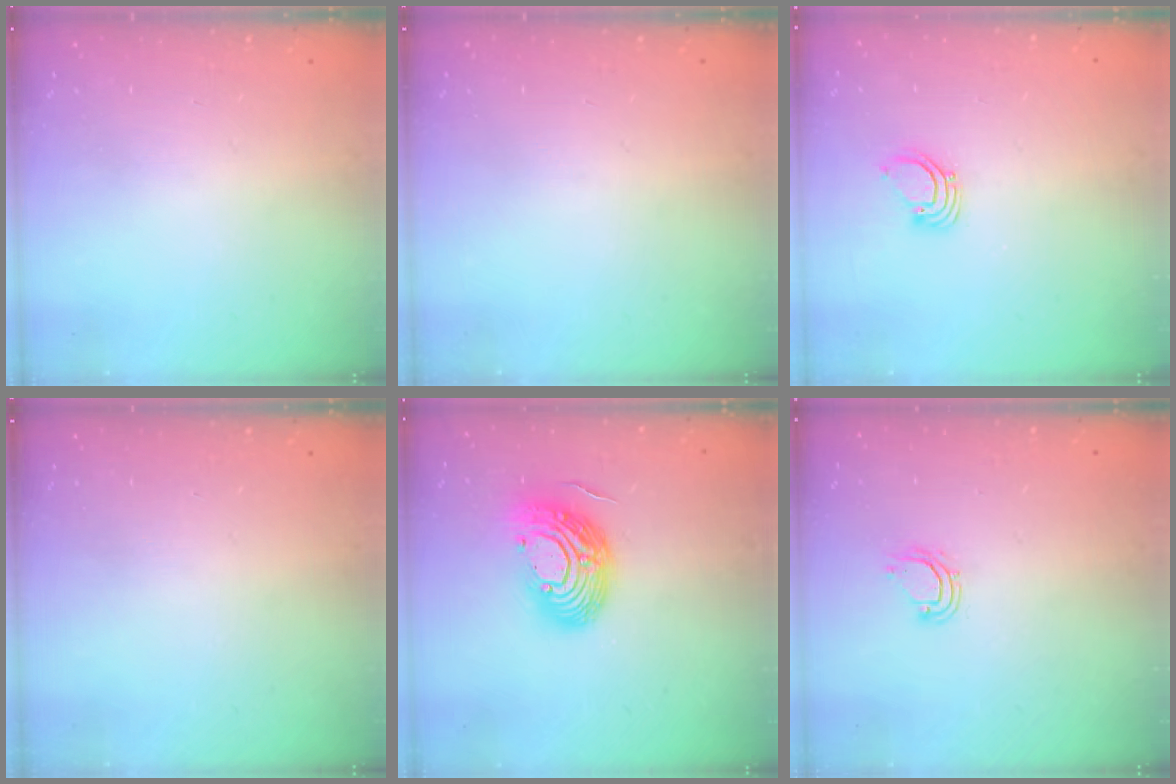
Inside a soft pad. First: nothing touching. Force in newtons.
{"total": 0.0}
{"total": 2.7, "press": 2.7, "slide": 0.1}
{"total": 0.0}
{"total": 14.4, "press": 14.3, "slide": 1.4}
{"total": 4.6, "press": 4.5, "slide": 0.3}